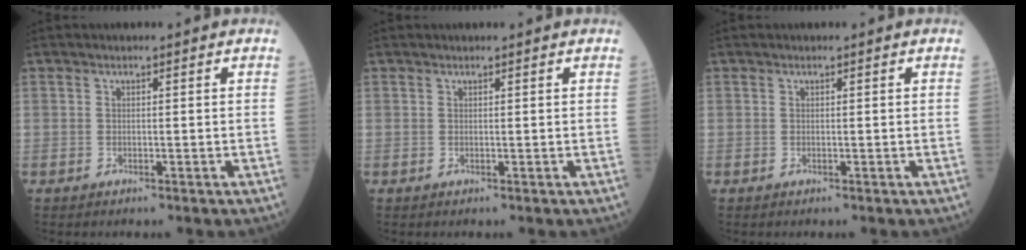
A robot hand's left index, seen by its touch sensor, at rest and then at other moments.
{"total": 0.9, "force": [0.9, 0.0, 0.3], "torque": [-0.007, 0.010, 0.013]}
{"total": 0.0}